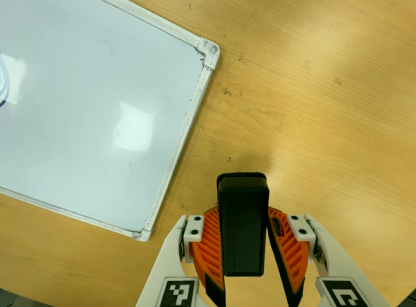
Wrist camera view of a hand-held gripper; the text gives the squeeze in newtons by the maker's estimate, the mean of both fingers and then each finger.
{"total": 5.6, "left": 4.7, "right": 6.5}